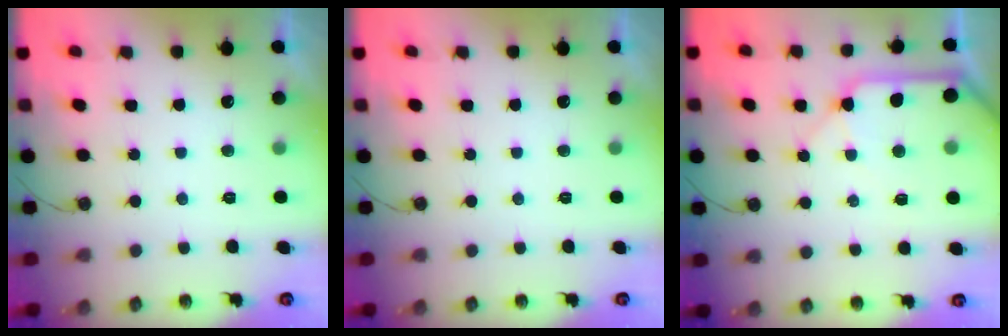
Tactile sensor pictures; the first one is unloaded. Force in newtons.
{"total": 0.0}
{"total": 10.5, "press": 10.4, "slide": 1.6}